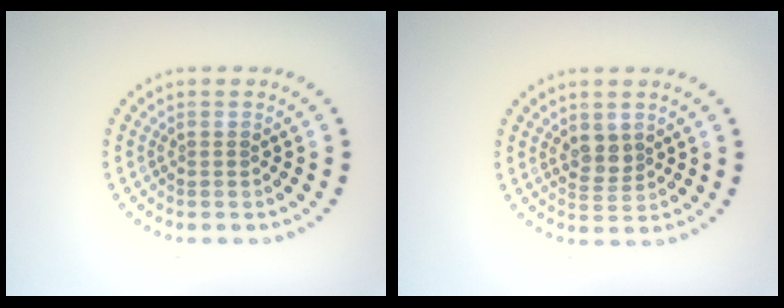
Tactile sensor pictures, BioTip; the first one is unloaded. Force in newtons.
{"total": 2.0, "press": 1.7, "slide": 0.9}